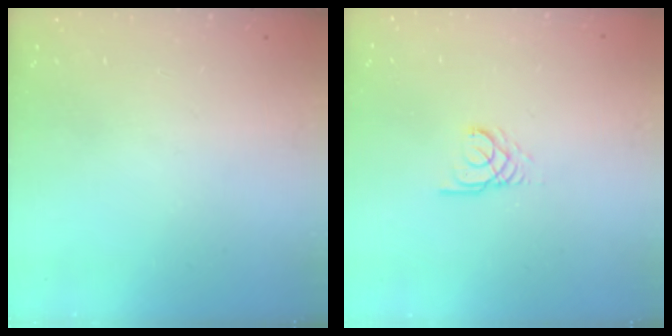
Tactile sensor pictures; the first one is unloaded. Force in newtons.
{"total": 2.2, "press": 2.2, "slide": 0.2}